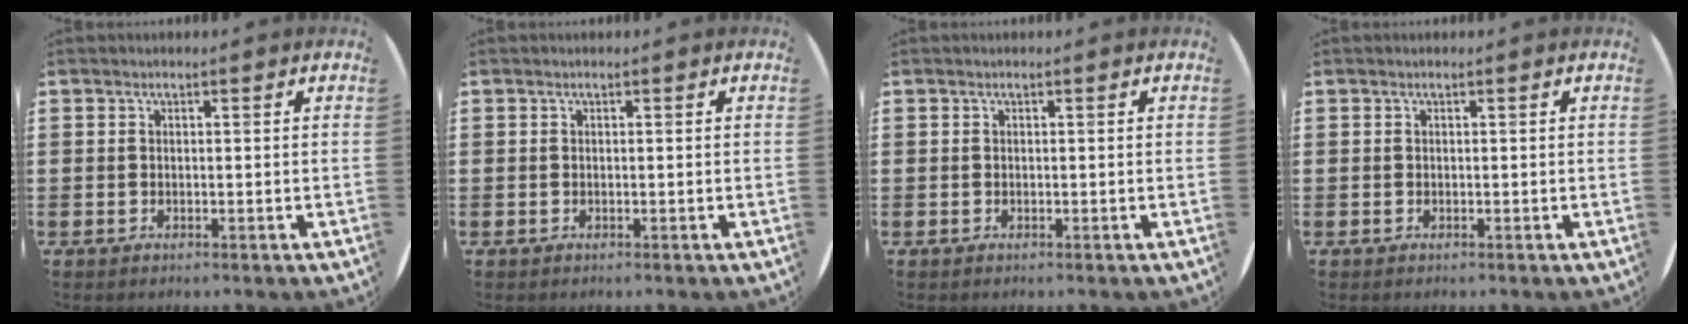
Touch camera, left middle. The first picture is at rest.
{"total": 0.0}
{"total": 0.0}
{"total": 0.0}